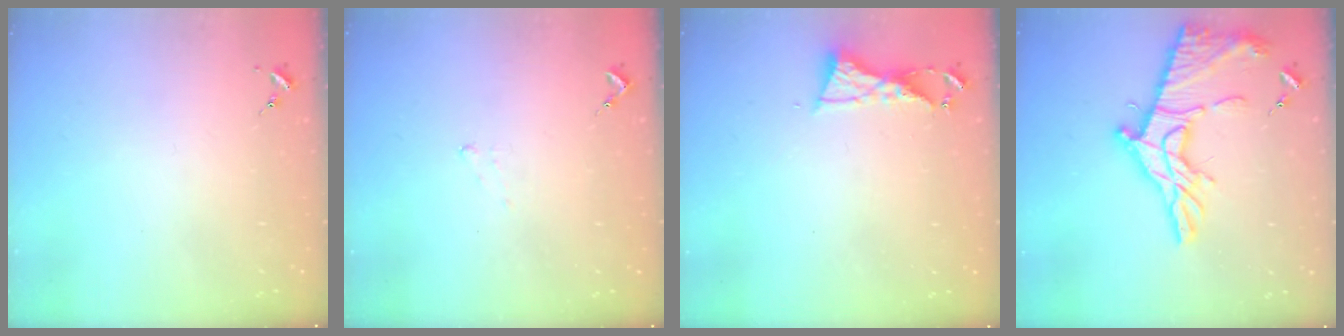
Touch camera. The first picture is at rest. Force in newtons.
{"total": 4.5, "press": 4.5, "slide": 0.7}
{"total": 6.6, "press": 6.6, "slide": 0.6}
{"total": 21.7, "press": 21.7, "slide": 1.9}